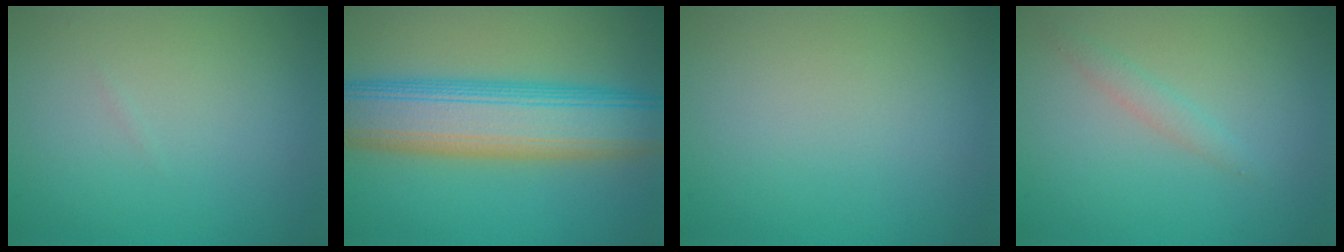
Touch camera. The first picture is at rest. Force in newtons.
{"total": 10.6, "press": 10.6, "slide": 0.2}
{"total": 0.0}
{"total": 1.2, "press": 1.2, "slide": 0.0}